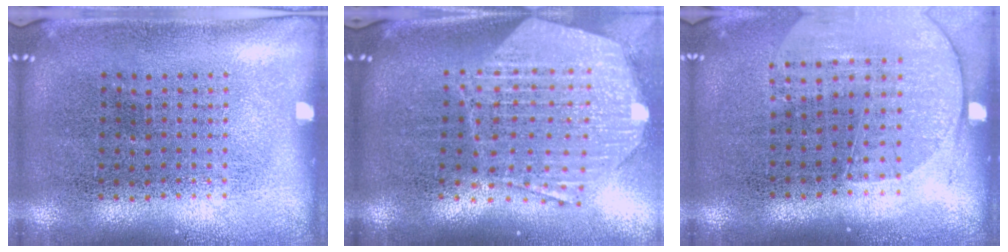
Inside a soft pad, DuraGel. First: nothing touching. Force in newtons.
{"total": 2.9, "press": 2.3, "slide": 1.8}
{"total": 1.7, "press": 1.5, "slide": 0.7}